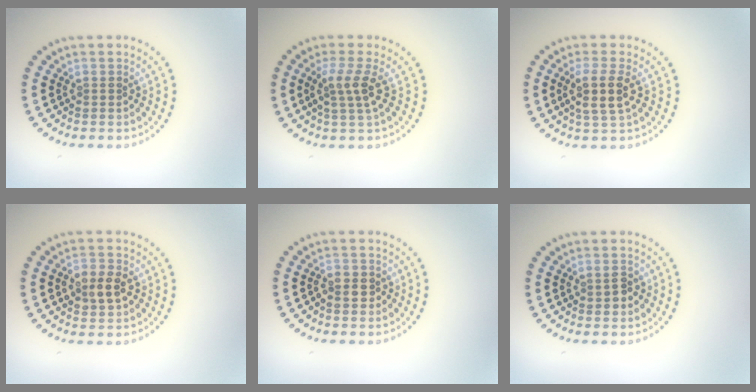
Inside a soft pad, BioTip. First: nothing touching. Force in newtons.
{"total": 2.7, "press": 2.0, "slide": 1.9}
{"total": 3.1, "press": 2.7, "slide": 1.6}
{"total": 2.8, "press": 2.8, "slide": 0.1}
{"total": 1.2, "press": 1.1, "slide": 0.3}
{"total": 1.5, "press": 1.5, "slide": 0.1}